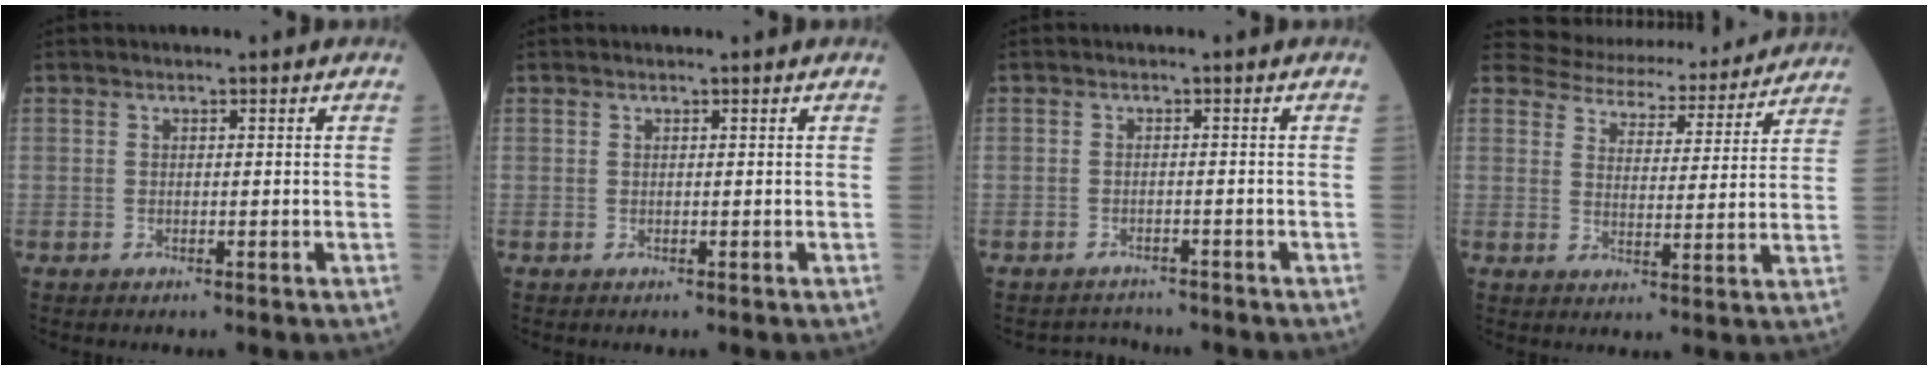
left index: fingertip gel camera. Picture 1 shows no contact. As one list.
[{"total": 0.0}, {"total": 2.5, "force": [-2.3, 0.4, -0.9], "torque": [0.016, -0.008, -0.036]}, {"total": 15.8, "force": [15.1, 4.0, 2.5], "torque": [-0.031, 0.003, 0.186]}]